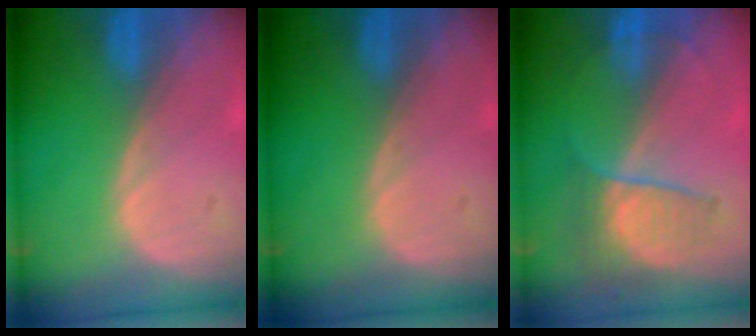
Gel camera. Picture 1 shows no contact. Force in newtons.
{"total": 0.0}
{"total": 7.2, "press": 6.0, "slide": 3.9}